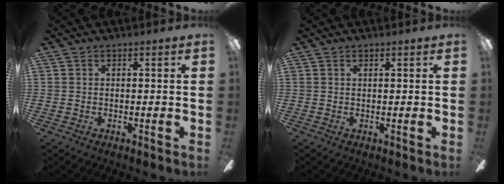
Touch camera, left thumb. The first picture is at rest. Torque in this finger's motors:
{"motor_torque": [0.11, -0.02, 0.06, -0.03, -0.01]}